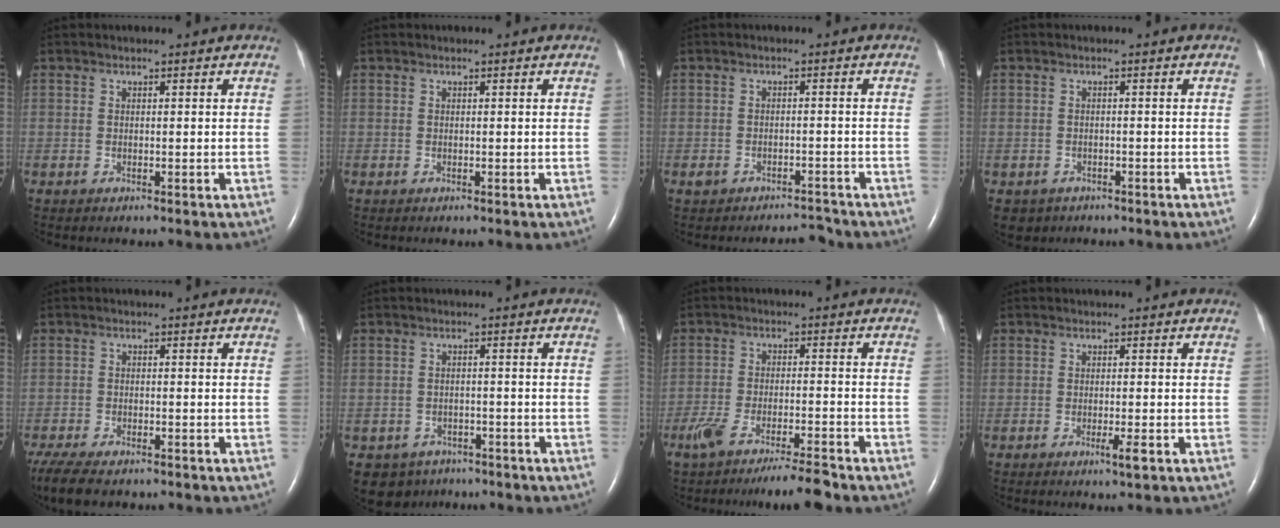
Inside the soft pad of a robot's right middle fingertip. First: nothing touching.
{"total": 0.0}
{"total": 2.5, "force": [-2.3, 0.9, 0.4], "torque": [-0.014, 0.006, -0.030]}
{"total": 2.8, "force": [-1.8, 2.1, 0.2], "torque": [-0.004, 0.004, -0.025]}
{"total": 9.8, "force": [-7.5, 3.5, 5.2], "torque": [-0.103, -0.016, -0.117]}
{"total": 5.4, "force": [-3.8, 3.9, 0.4], "torque": [-0.007, 0.008, -0.052]}
{"total": 8.3, "force": [-6.7, 0.2, 4.9], "torque": [-0.084, -0.015, -0.114]}
{"total": 1.7, "force": [-0.8, 0.0, 1.5], "torque": [-0.028, -0.004, -0.013]}